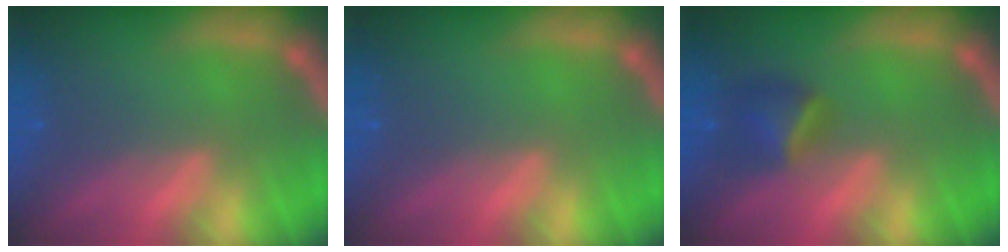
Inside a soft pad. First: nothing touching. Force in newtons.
{"total": 0.0}
{"total": 2.9}